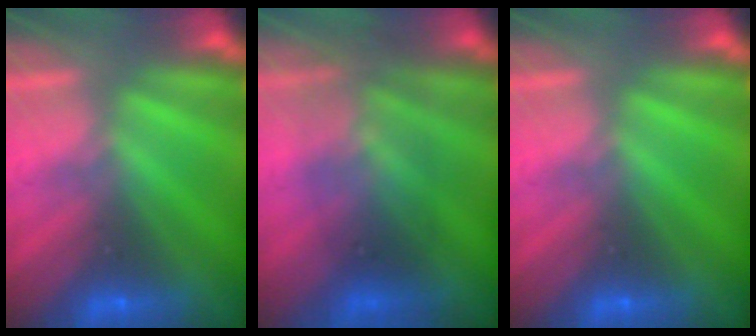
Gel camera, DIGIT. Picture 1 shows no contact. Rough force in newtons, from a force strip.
{"total": 1.6}
{"total": 0.0}